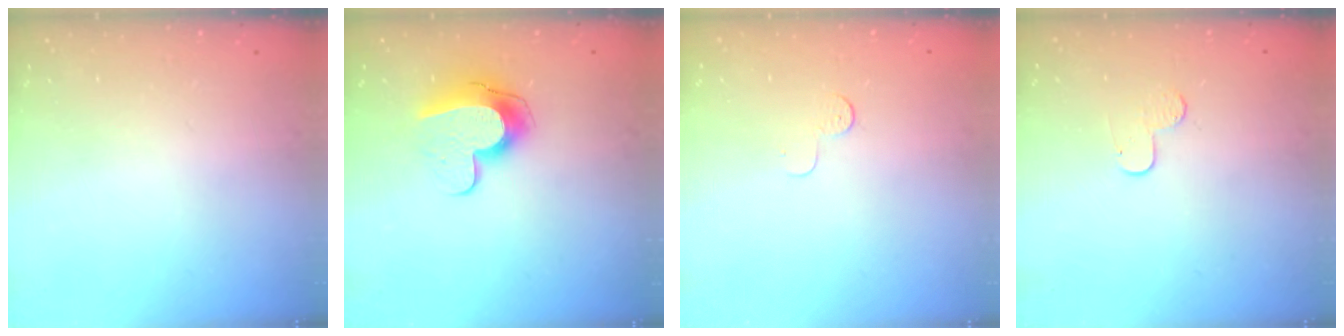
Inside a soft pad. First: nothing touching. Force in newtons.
{"total": 10.9, "press": 10.9, "slide": 1.1}
{"total": 3.6, "press": 3.5, "slide": 0.3}
{"total": 5.5, "press": 5.5, "slide": 0.5}